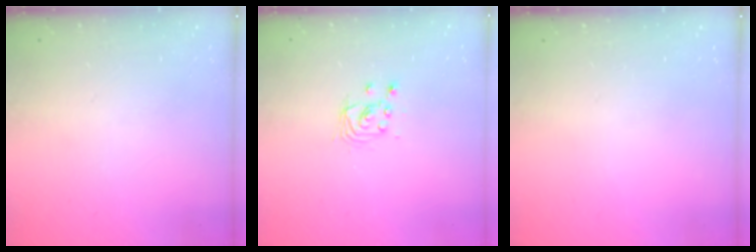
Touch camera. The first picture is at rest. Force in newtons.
{"total": 2.9, "press": 2.9, "slide": 0.2}
{"total": 0.0}